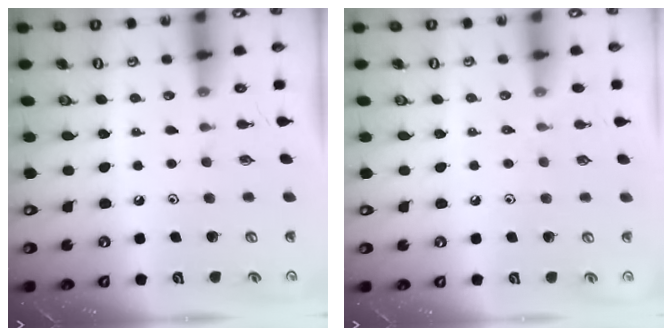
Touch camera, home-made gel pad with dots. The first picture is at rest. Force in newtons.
{"total": 2.5, "press": 2.5, "slide": 0.5}